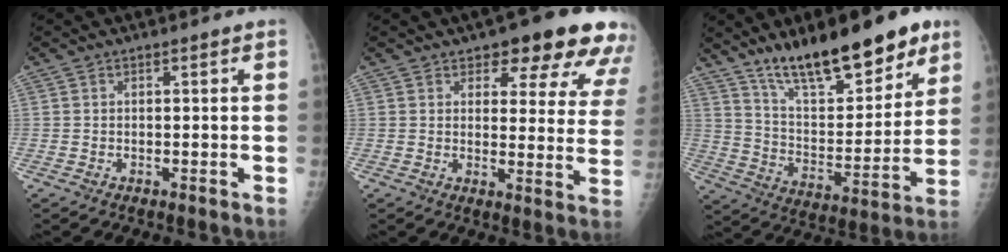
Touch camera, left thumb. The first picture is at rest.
{"total": 16.0, "force": [11.3, 6.5, 9.3], "torque": [-0.057, -0.052, 0.120]}
{"total": 21.5, "force": [14.8, 7.2, 13.8], "torque": [-0.174, -0.074, 0.248]}